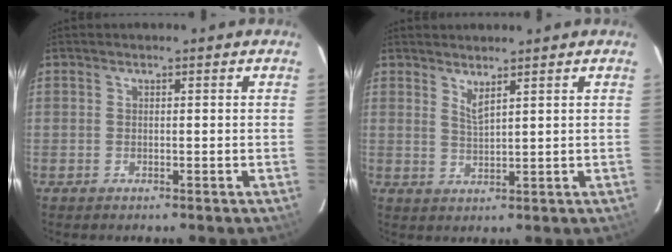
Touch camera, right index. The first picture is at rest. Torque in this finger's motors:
{"motor_torque": [0.01, 0.10, -0.04, 0.02]}